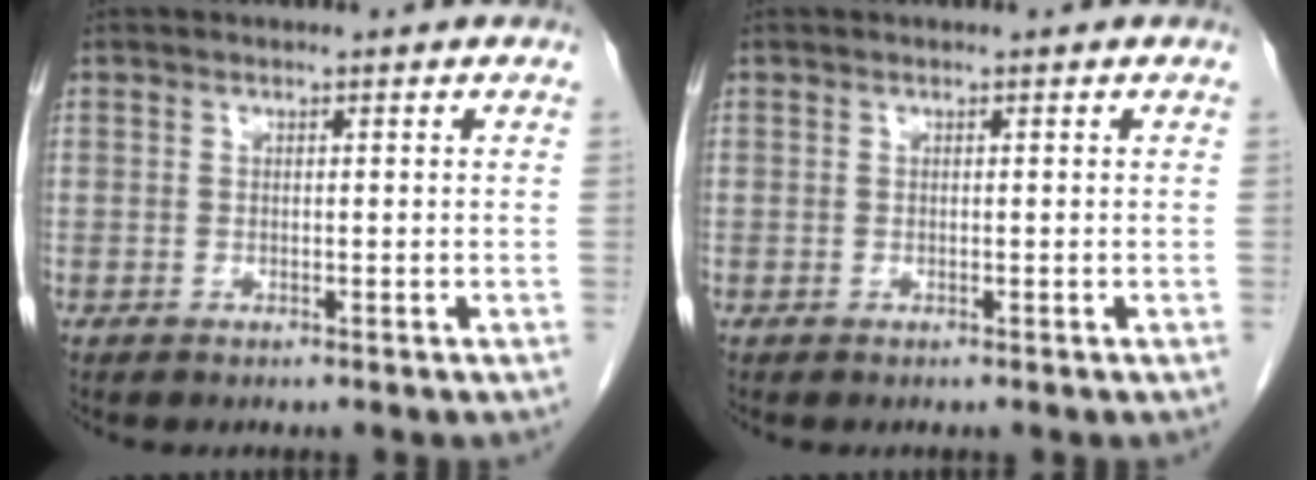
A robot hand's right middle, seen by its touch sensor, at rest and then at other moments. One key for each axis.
{"total": 0.0}